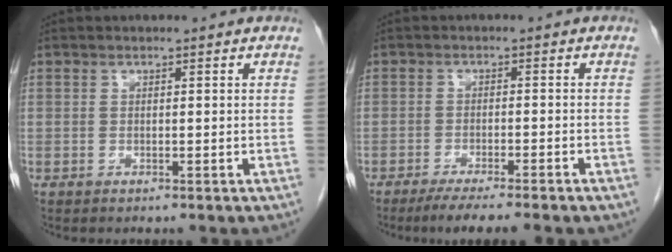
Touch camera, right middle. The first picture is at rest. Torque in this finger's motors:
{"motor_torque": [1.09, -1.04, 0.14, 0.09]}